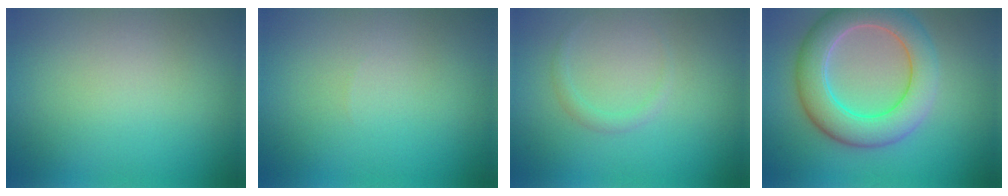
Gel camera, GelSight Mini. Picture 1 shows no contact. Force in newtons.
{"total": 0.0}
{"total": 0.9, "press": 0.9, "slide": 0.1}
{"total": 7.0, "press": 7.0, "slide": 0.1}